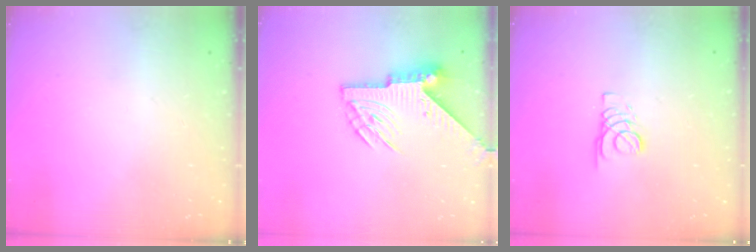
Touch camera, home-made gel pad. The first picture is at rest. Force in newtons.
{"total": 7.6, "press": 7.6, "slide": 0.6}
{"total": 1.8, "press": 1.7, "slide": 0.1}